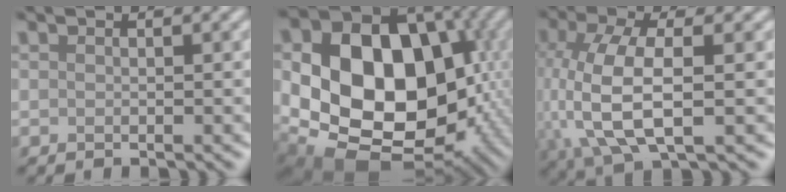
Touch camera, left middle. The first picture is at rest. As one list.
[{"total": 19.5, "force": [-0.8, 14.7, 12.8], "torque": [-0.218, -0.022, -0.004]}, {"total": 8.5, "force": [-0.4, 3.7, 7.6], "torque": [-0.170, -0.001, -0.009]}]